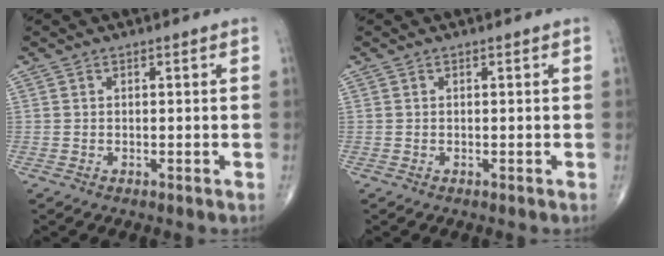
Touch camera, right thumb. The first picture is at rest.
{"total": 0.0}